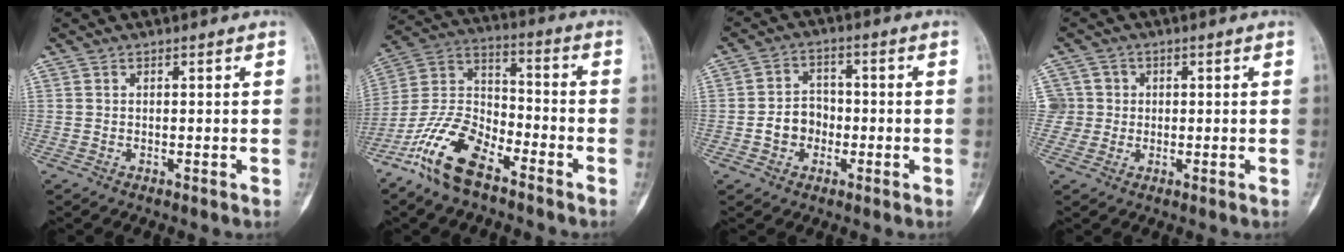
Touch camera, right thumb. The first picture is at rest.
{"total": 14.6, "force": [-9.5, 6.3, 9.1], "torque": [-0.178, 0.057, -0.192]}
{"total": 6.0, "force": [-1.6, 5.0, 2.8], "torque": [-0.023, 0.025, -0.033]}
{"total": 4.4, "force": [0.4, 4.4, 0.0], "torque": [0.035, 0.008, 0.003]}